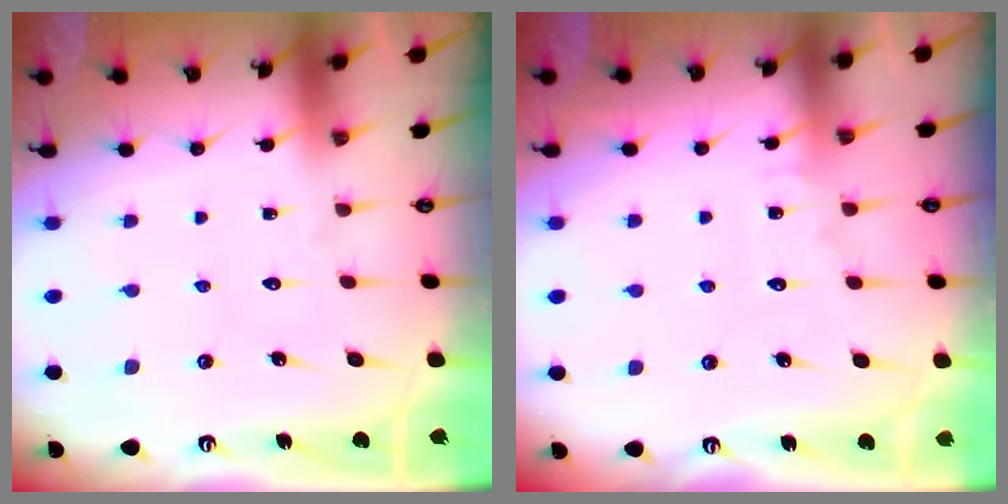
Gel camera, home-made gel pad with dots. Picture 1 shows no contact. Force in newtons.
{"total": 5.6, "press": 5.6, "slide": 0.5}